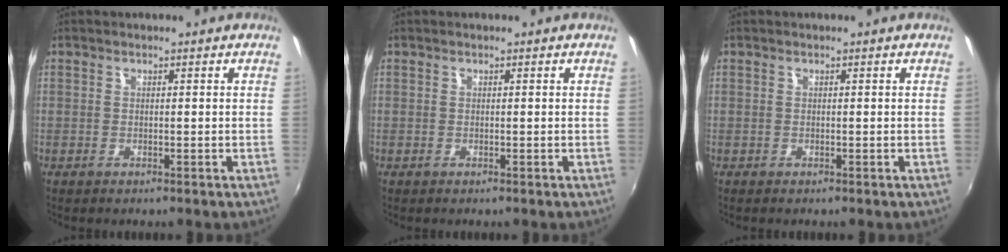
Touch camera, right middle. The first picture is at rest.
{"total": 0.0}
{"total": 0.0}